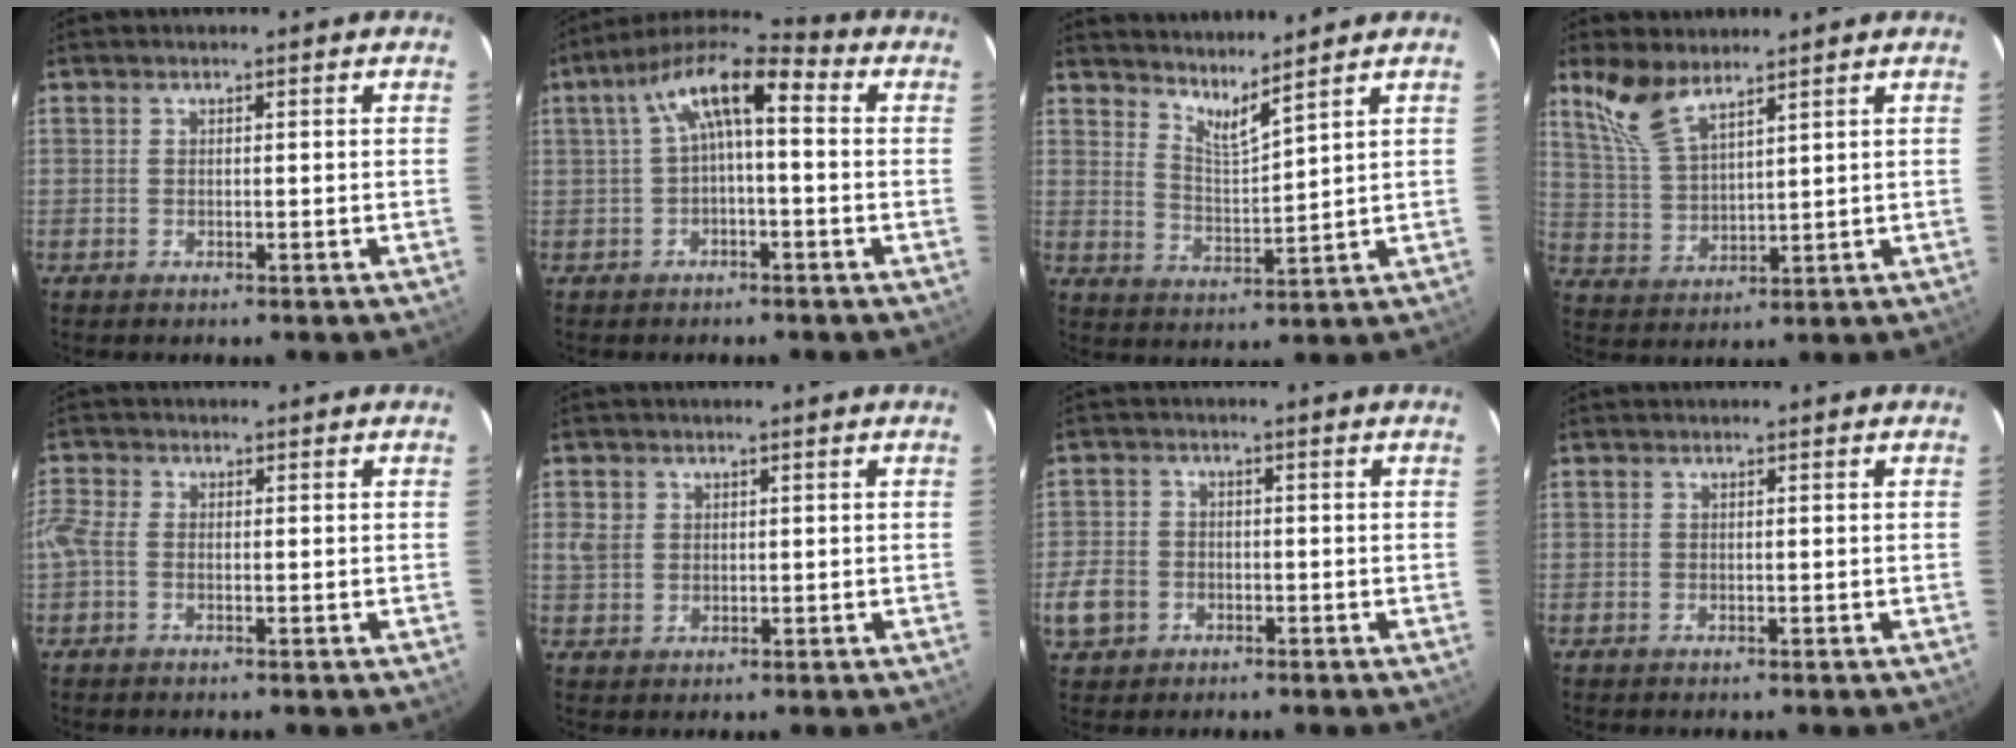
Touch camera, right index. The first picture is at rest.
{"total": 10.3, "force": [1.3, 3.6, 9.6], "torque": [-0.182, 0.033, 0.019]}
{"total": 5.8, "force": [5.2, -0.2, 2.6], "torque": [-0.048, -0.018, 0.093]}
{"total": 8.2, "force": [6.1, 2.7, 4.6], "torque": [-0.102, 0.010, 0.136]}
{"total": 3.0, "force": [-0.6, 1.9, 2.3], "torque": [-0.056, 0.002, -0.017]}
{"total": 3.8, "force": [1.0, 3.4, 1.5], "torque": [-0.027, 0.006, 0.023]}
{"total": 6.8, "force": [-2.6, 5.9, 2.3], "torque": [-0.067, 0.018, -0.042]}
{"total": 0.0}